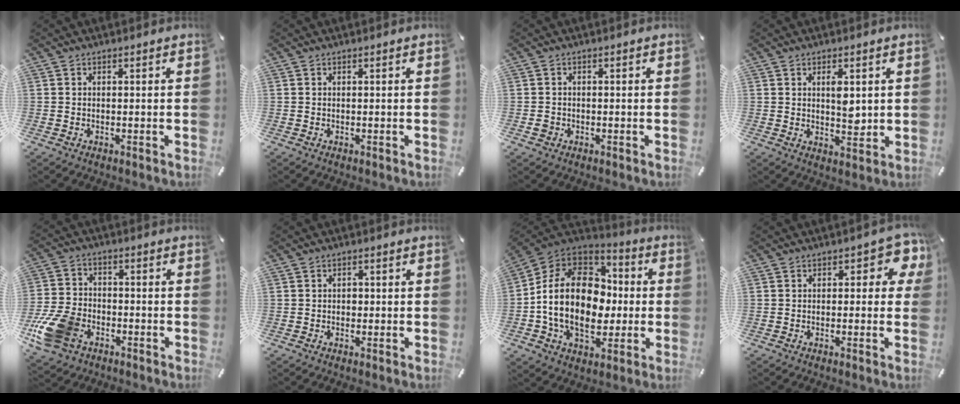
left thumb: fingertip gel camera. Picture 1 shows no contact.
{"total": 0.0}
{"total": 1.5, "force": [-0.4, 1.4, 0.6], "torque": [-0.010, 0.004, -0.011]}
{"total": 5.1, "force": [1.5, 2.6, 4.1], "torque": [-0.054, -0.011, 0.019]}
{"total": 13.1, "force": [-6.4, 8.9, 7.1], "torque": [-0.151, 0.035, -0.112]}
{"total": 1.4, "force": [-0.1, 1.2, 0.7], "torque": [-0.008, 0.002, -0.007]}
{"total": 19.9, "force": [-1.7, 15.1, 12.8], "torque": [-0.245, 0.016, -0.027]}
{"total": 5.7, "force": [1.0, 3.2, 4.6], "torque": [-0.049, 0.000, 0.010]}